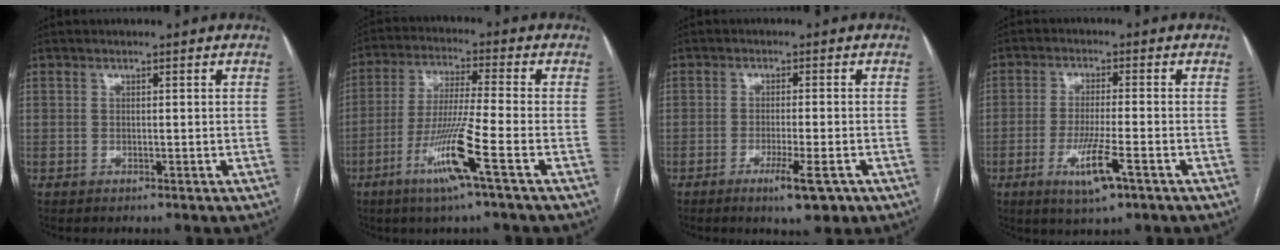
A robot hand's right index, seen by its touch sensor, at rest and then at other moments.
{"total": 11.1, "force": [-5.0, -1.2, 9.8], "torque": [-0.193, -0.021, -0.101]}
{"total": 5.3, "force": [-2.9, 0.4, 4.4], "torque": [-0.073, -0.011, -0.044]}
{"total": 7.0, "force": [-3.3, 0.5, 6.2], "torque": [-0.120, -0.015, -0.056]}